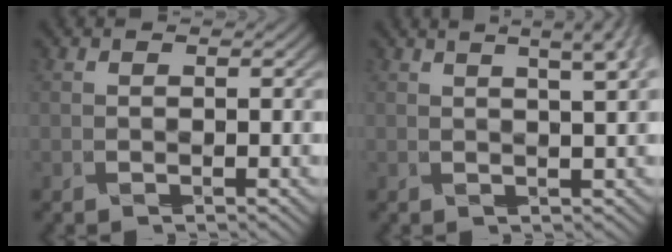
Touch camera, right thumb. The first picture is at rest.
{"total": 5.7, "force": [3.1, 1.3, 4.6], "torque": [-0.060, 0.019, 0.040]}